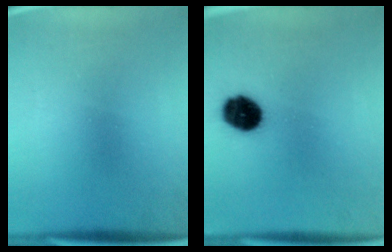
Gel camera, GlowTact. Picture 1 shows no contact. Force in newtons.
{"total": 9.2}